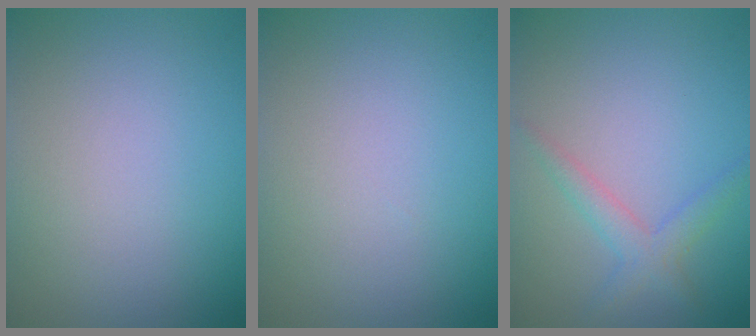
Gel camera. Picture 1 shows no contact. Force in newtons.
{"total": 0.0}
{"total": 2.2, "press": 2.2, "slide": 0.1}